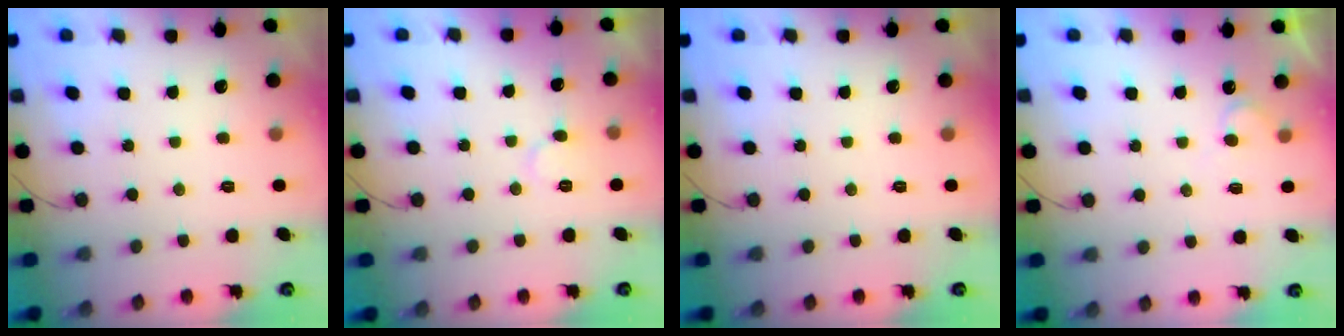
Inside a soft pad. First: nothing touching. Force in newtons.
{"total": 6.1, "press": 6.1, "slide": 0.5}
{"total": 0.0}
{"total": 4.4, "press": 4.4, "slide": 0.3}